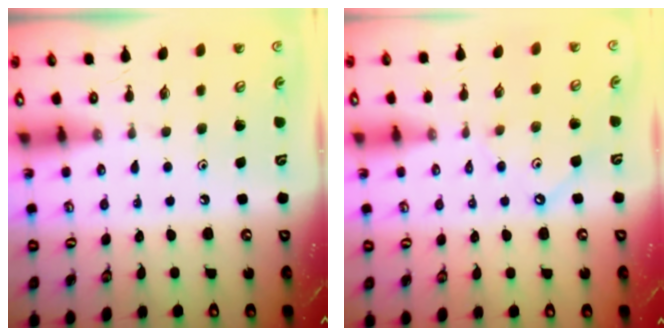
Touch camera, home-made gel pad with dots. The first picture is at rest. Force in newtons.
{"total": 2.8, "press": 2.8, "slide": 0.5}